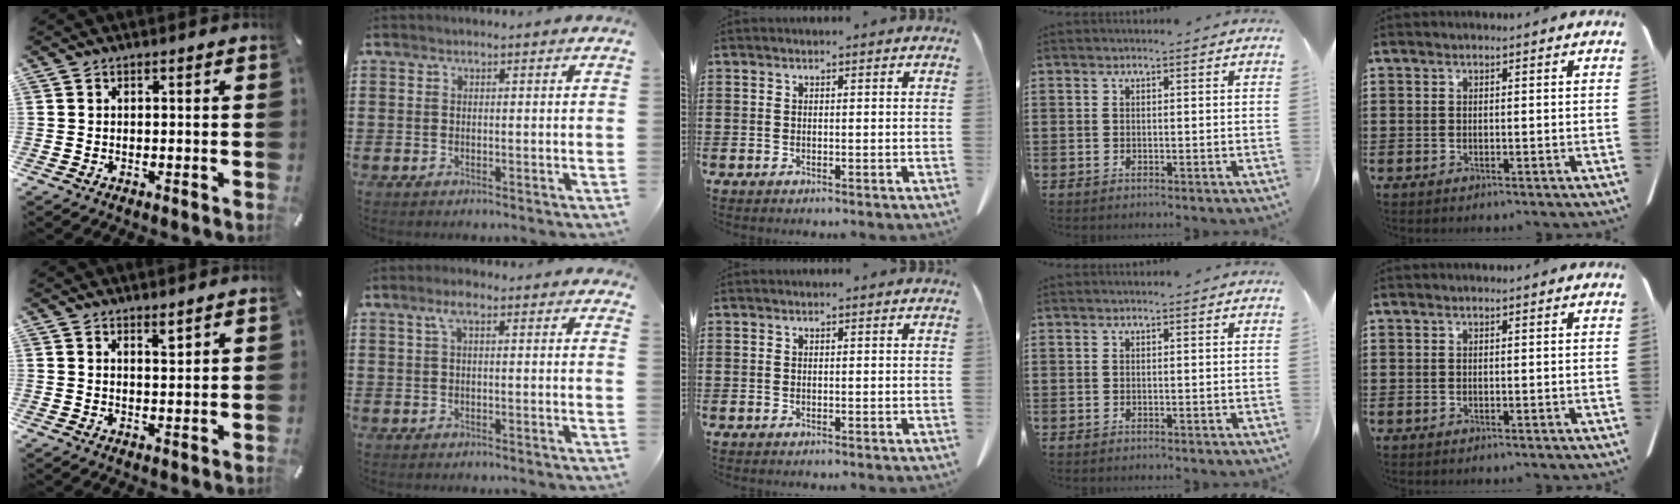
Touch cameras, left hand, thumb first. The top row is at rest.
{"thumb": {"total": 2.3, "force": [2.0, 0.5, 1.1], "torque": [-0.006, -0.012, 0.032]}, "index": {"total": 3.7, "force": [2.1, 1.1, 2.9], "torque": [-0.061, 0.006, 0.035]}}